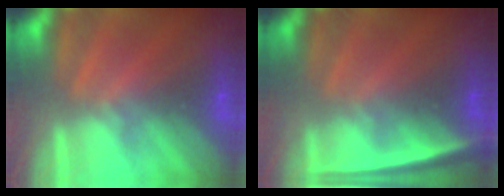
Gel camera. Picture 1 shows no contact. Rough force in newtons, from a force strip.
{"total": 2.4}